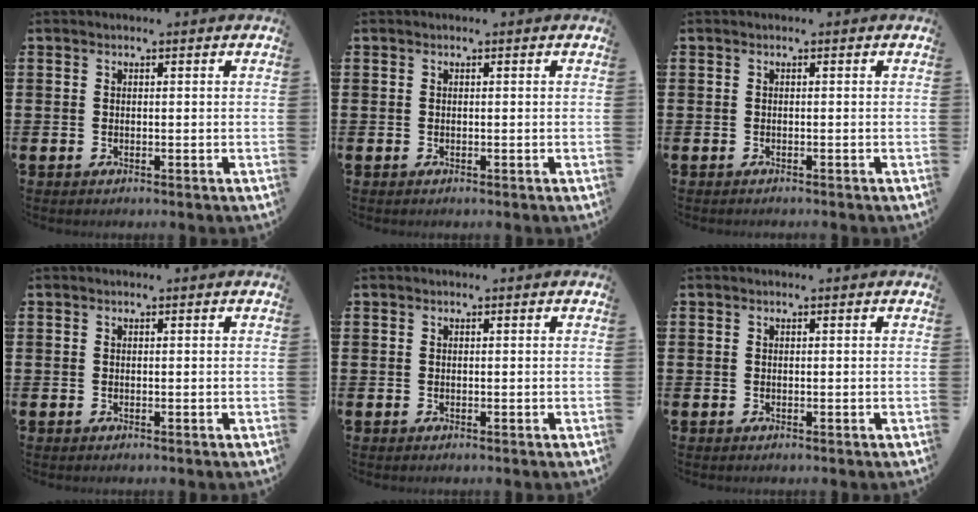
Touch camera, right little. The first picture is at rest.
{"total": 0.0}
{"total": 0.0}
{"total": 0.0}
{"total": 0.0}
{"total": 0.0}